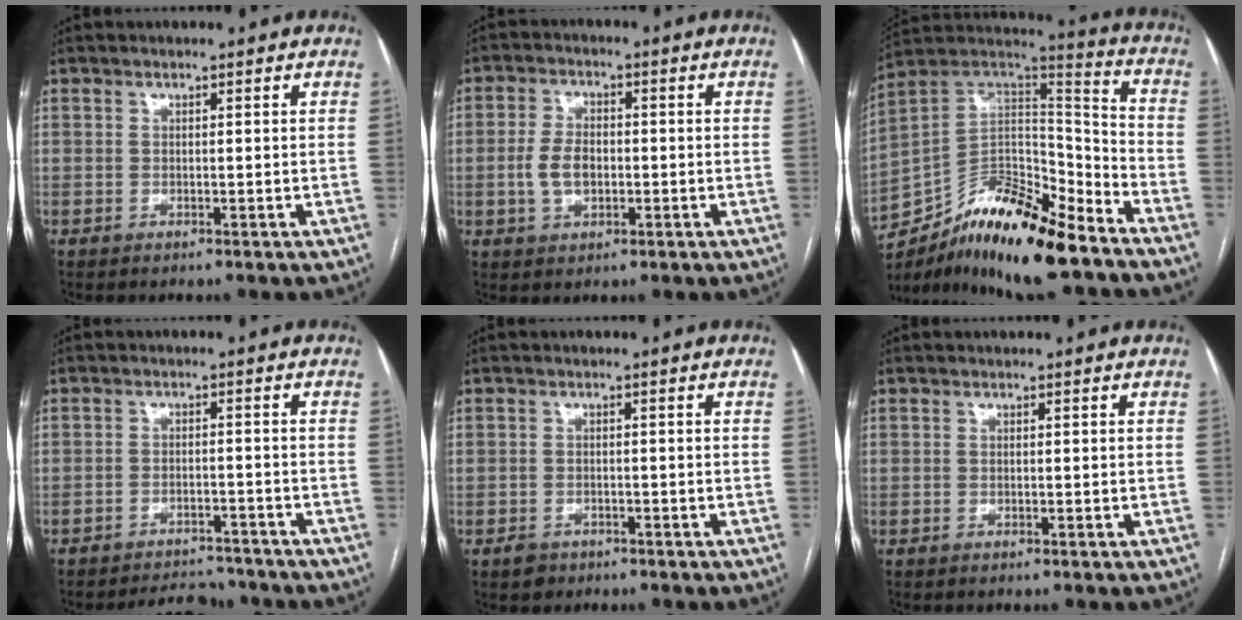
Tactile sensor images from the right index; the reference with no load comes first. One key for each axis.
{"total": 5.6, "fx": -0.8, "fy": 3.4, "fz": 4.4, "tx": -0.095, "ty": 0.009, "tz": -0.011}
{"total": 20.1, "fx": -14.9, "fy": 5.0, "fz": 12.6, "tx": -0.223, "ty": 0.025, "tz": -0.260}
{"total": 6.6, "fx": -6.2, "fy": 1.9, "fz": 0.6, "tx": -0.004, "ty": 0.004, "tz": -0.087}
{"total": 1.9, "fx": -1.3, "fy": 1.4, "fz": 0.4, "tx": -0.012, "ty": 0.003, "tz": -0.015}
{"total": 0.0}